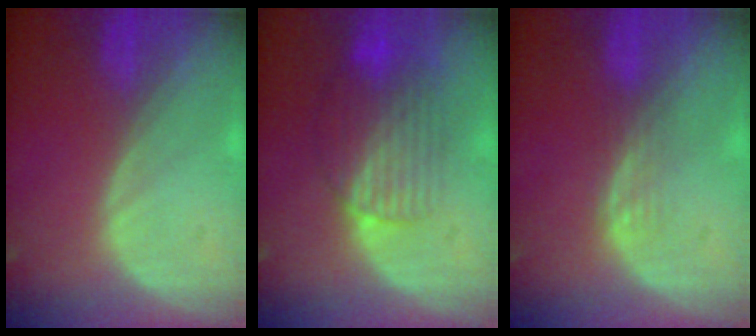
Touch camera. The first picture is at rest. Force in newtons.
{"total": 8.2, "press": 7.4, "slide": 3.5}
{"total": 1.9, "press": 1.9, "slide": 0.3}